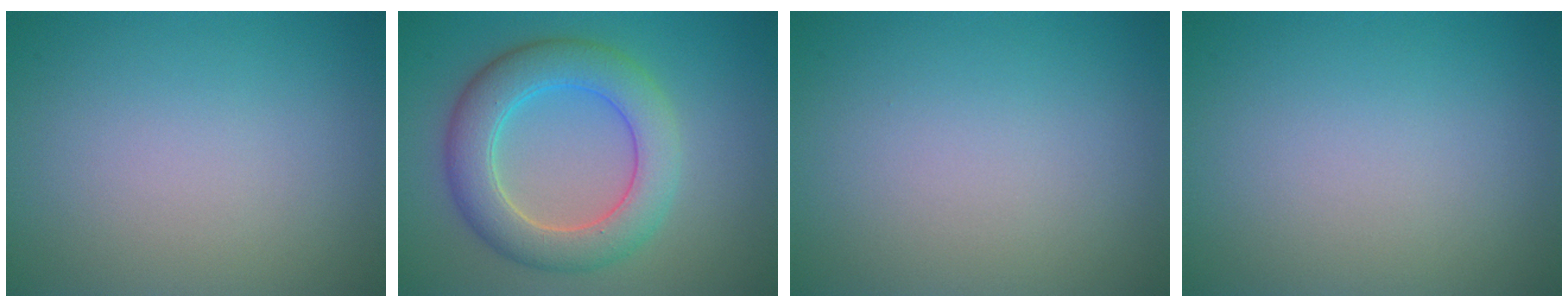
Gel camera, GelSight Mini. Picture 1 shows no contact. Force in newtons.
{"total": 6.3, "press": 6.3, "slide": 0.0}
{"total": 0.0}
{"total": 0.0}